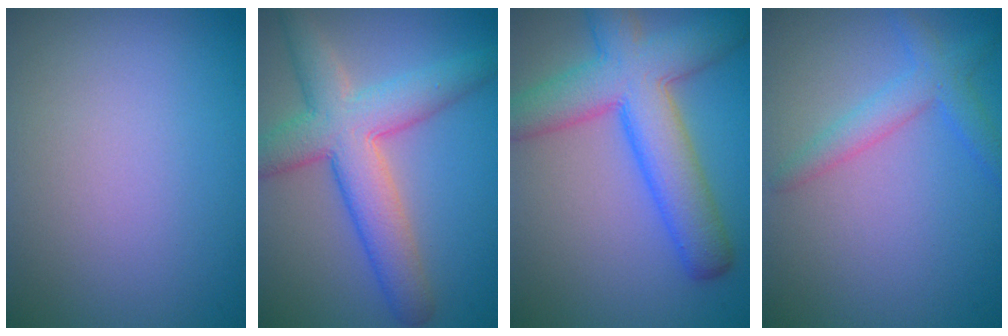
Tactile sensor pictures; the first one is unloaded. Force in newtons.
{"total": 7.2, "press": 7.2, "slide": 0.4}
{"total": 8.4, "press": 8.4, "slide": 0.4}
{"total": 2.6, "press": 2.6, "slide": 0.2}